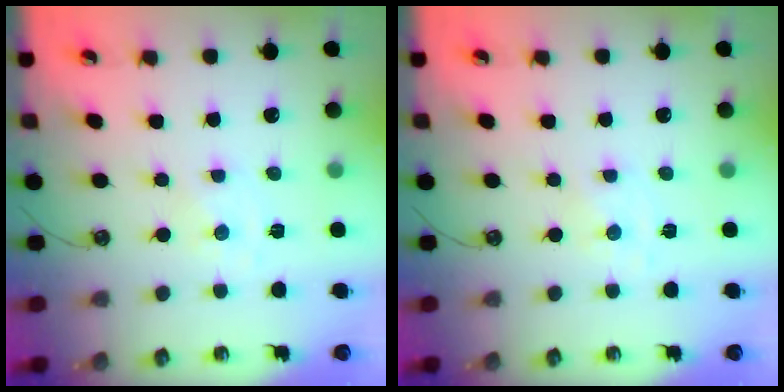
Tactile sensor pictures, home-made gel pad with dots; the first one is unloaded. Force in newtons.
{"total": 0.0}